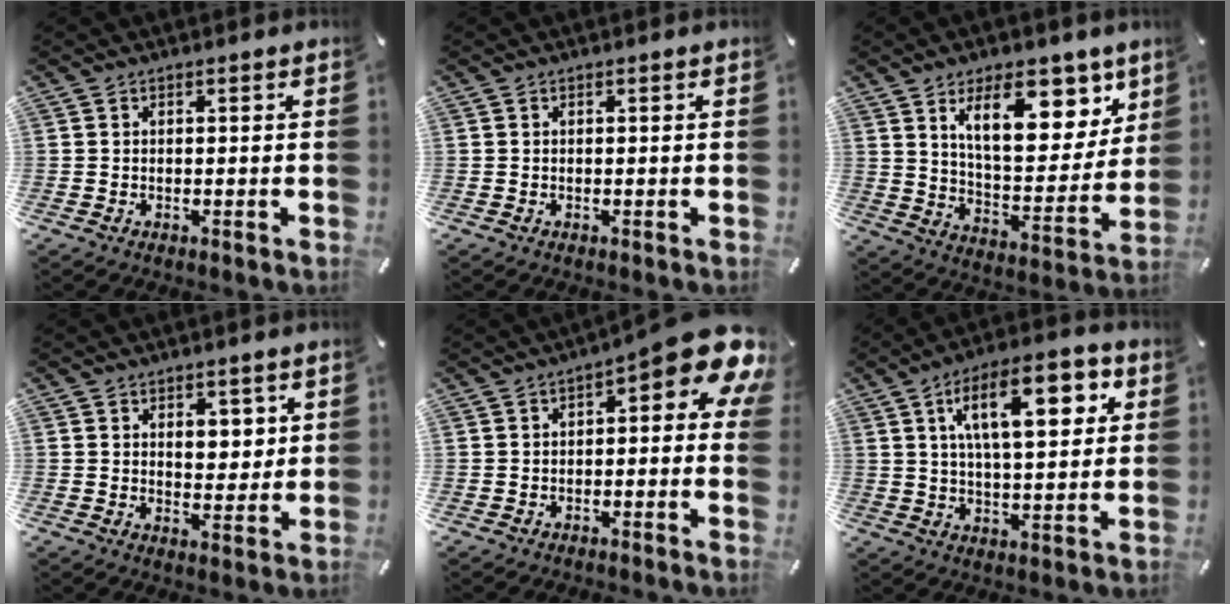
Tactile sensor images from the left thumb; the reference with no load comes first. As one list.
[{"total": 0.0}, {"total": 18.2, "force": [10.1, 8.9, 12.3], "torque": [-0.175, -0.046, 0.167]}, {"total": 4.9, "force": [2.1, 3.5, 2.7], "torque": [-0.023, -0.008, 0.031]}, {"total": 10.2, "force": [3.9, 3.5, 8.8], "torque": [-0.117, -0.036, 0.066]}, {"total": 16.6, "force": [6.4, 7.0, 13.6], "torque": [-0.211, 0.000, 0.099]}]